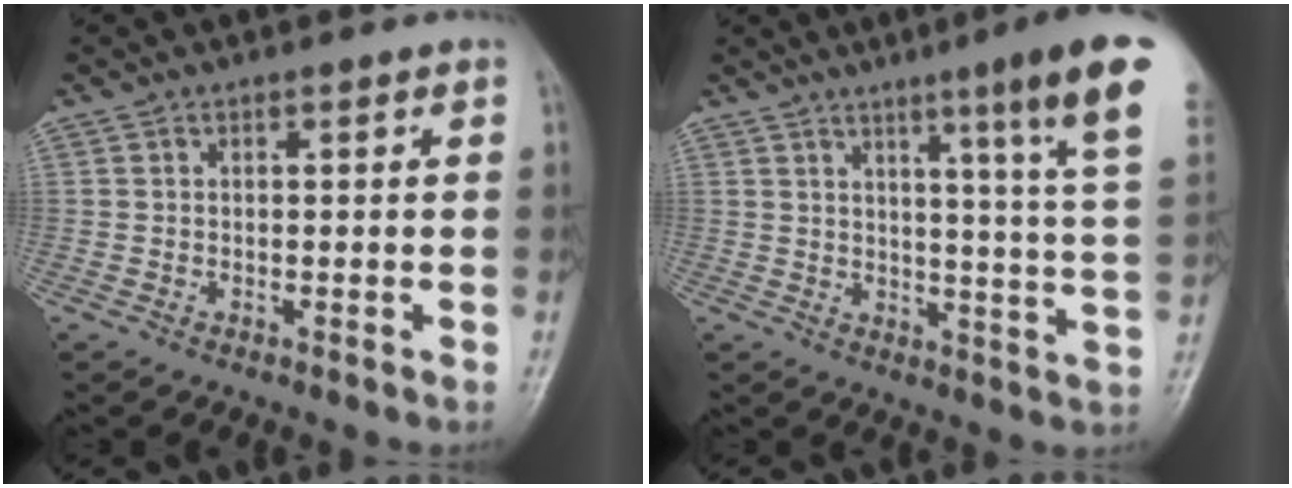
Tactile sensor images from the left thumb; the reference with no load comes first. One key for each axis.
{"total": 15.2, "fx": 8.1, "fy": 0.0, "fz": 12.8, "tx": -0.168, "ty": -0.039, "tz": 0.096}